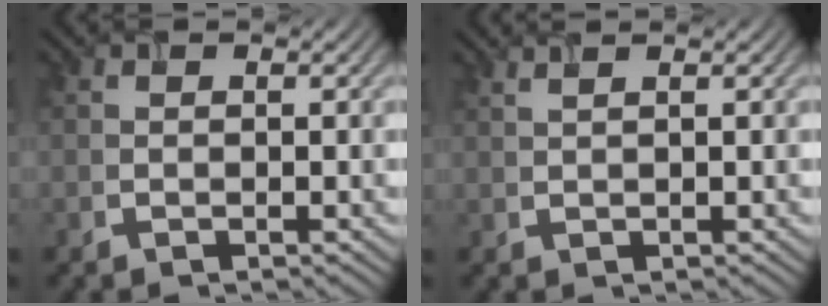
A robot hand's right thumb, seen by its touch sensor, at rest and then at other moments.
{"total": 1.6, "force": [1.2, 0.3, 1.1], "torque": [-0.021, 0.005, 0.015]}